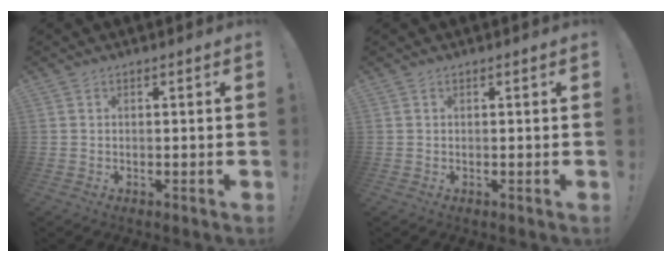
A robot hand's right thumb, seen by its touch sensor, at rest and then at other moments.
{"total": 0.0}